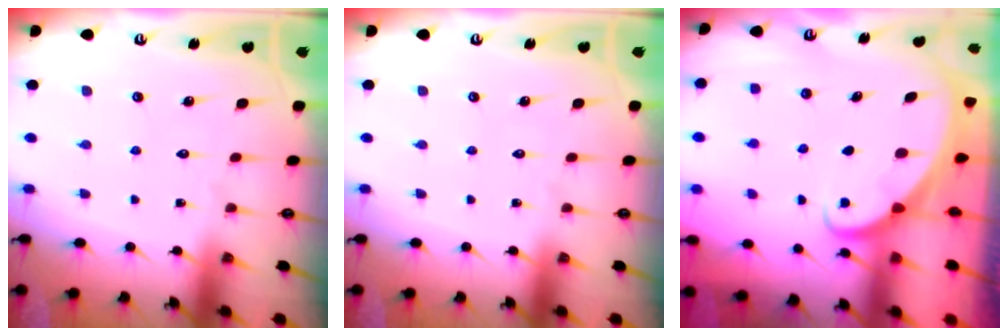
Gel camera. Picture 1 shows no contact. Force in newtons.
{"total": 0.0}
{"total": 1.6, "press": 1.6, "slide": 0.0}